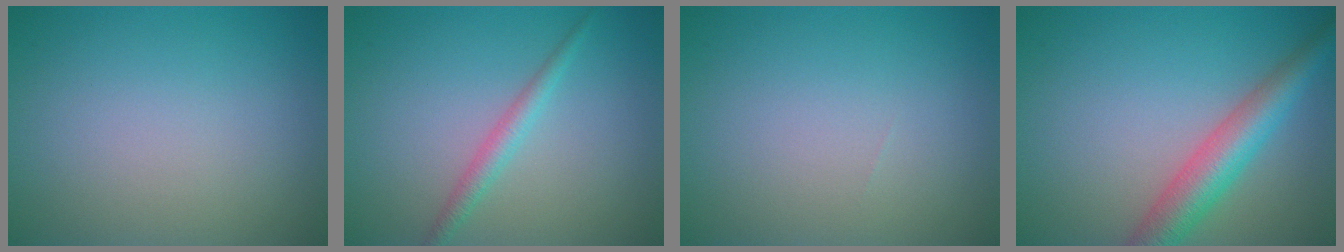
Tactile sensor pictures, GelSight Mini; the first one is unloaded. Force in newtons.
{"total": 1.8, "press": 1.8, "slide": 0.0}
{"total": 0.0}
{"total": 5.1, "press": 5.1, "slide": 0.1}